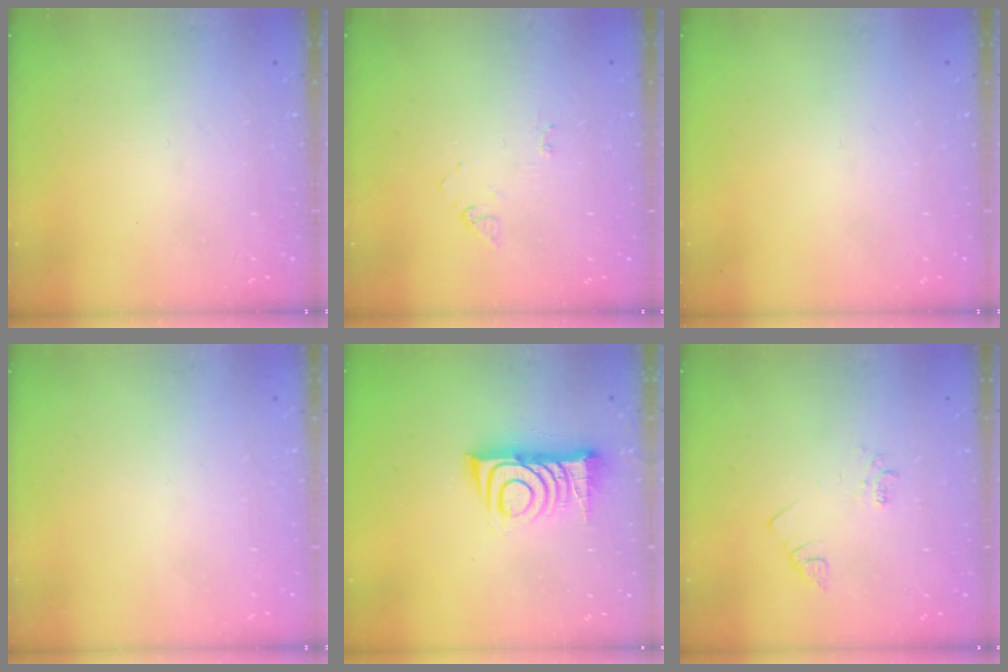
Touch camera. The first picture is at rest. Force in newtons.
{"total": 3.9, "press": 3.9, "slide": 0.5}
{"total": 0.0}
{"total": 1.5, "press": 1.5, "slide": 0.1}
{"total": 11.2, "press": 11.2, "slide": 1.0}
{"total": 3.0, "press": 3.0, "slide": 0.5}